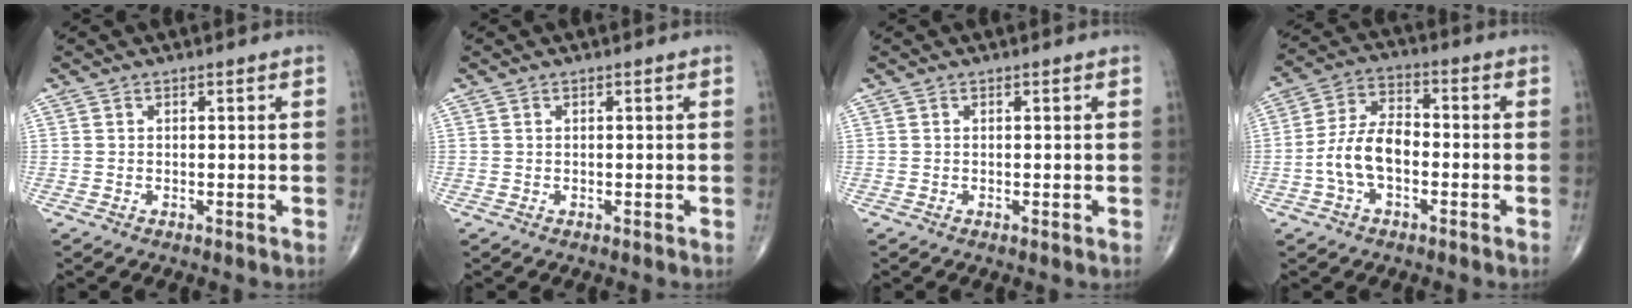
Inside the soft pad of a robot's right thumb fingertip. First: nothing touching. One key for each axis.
{"total": 0.0}
{"total": 0.0}
{"total": 9.5, "fx": -2.4, "fy": 5.3, "fz": 7.4, "tx": -0.143, "ty": 0.034, "tz": -0.053}